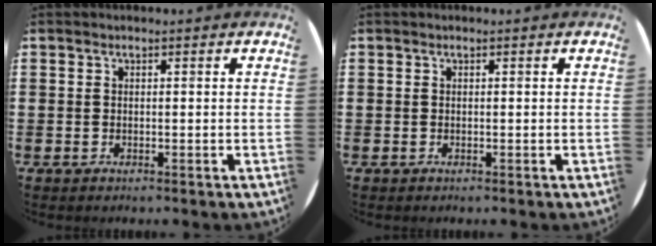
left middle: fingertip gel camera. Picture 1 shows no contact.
{"total": 0.0}